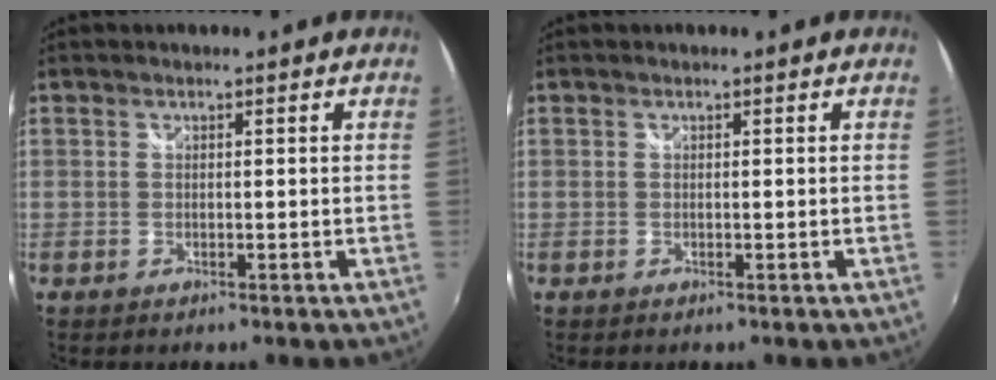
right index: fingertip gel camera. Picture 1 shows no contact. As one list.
[{"total": 0.0}]